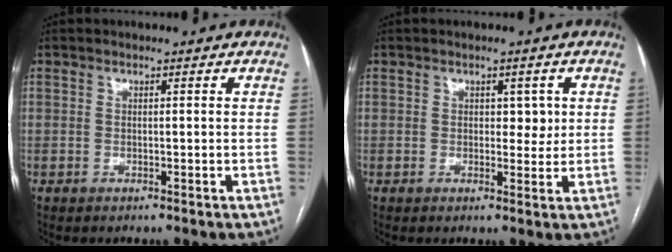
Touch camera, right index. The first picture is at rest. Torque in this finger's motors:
{"motor_torque": [0.07, 0.17, -0.02, 0.00]}